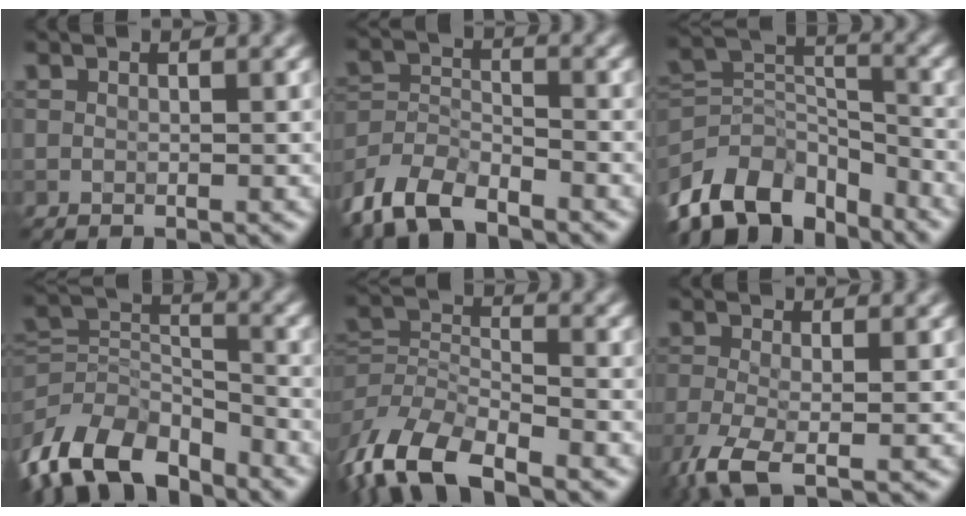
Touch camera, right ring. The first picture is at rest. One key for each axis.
{"total": 6.1, "fx": -5.0, "fy": 2.3, "fz": 2.6, "tx": -0.051, "ty": -0.006, "tz": -0.107}
{"total": 10.8, "fx": -7.4, "fy": 5.9, "fz": 5.1, "tx": -0.091, "ty": 0.005, "tz": -0.145}
{"total": 10.2, "fx": -6.8, "fy": 5.5, "fz": 5.4, "tx": -0.104, "ty": -0.005, "tz": -0.136}
{"total": 8.1, "fx": -5.3, "fy": 3.5, "fz": 5.0, "tx": -0.102, "ty": -0.005, "tz": -0.112}
{"total": 4.6, "fx": -2.4, "fy": 1.4, "fz": 3.6, "tx": -0.080, "ty": -0.014, "tz": -0.057}